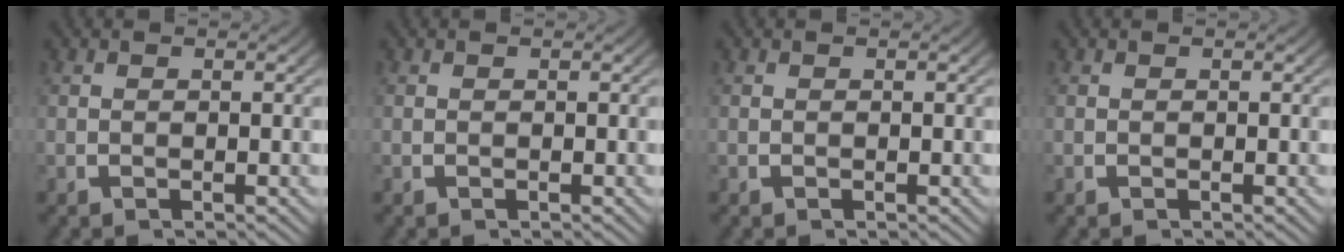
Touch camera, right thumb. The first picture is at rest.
{"total": 0.0}
{"total": 0.0}
{"total": 0.0}